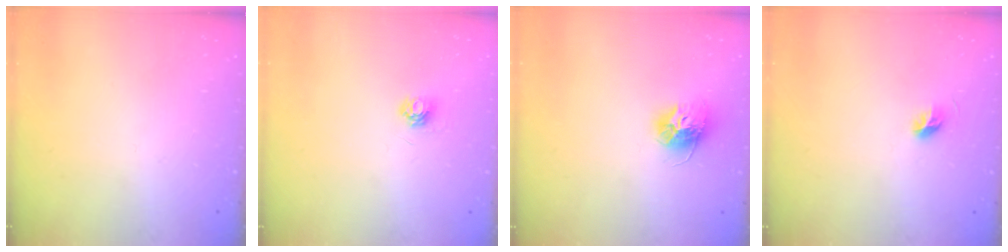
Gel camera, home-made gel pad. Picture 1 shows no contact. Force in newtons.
{"total": 4.5, "press": 4.5, "slide": 0.5}
{"total": 10.4, "press": 10.4, "slide": 0.5}
{"total": 5.3, "press": 5.2, "slide": 1.0}